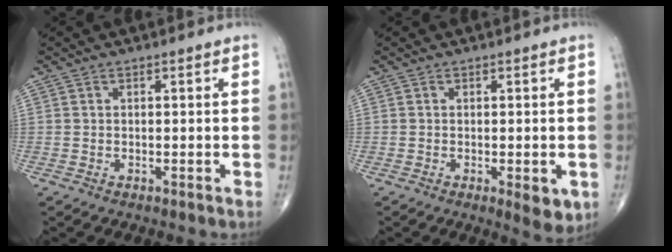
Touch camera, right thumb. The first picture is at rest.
{"total": 4.5, "force": [-1.3, 1.6, 4.0], "torque": [-0.040, -0.008, -0.013]}